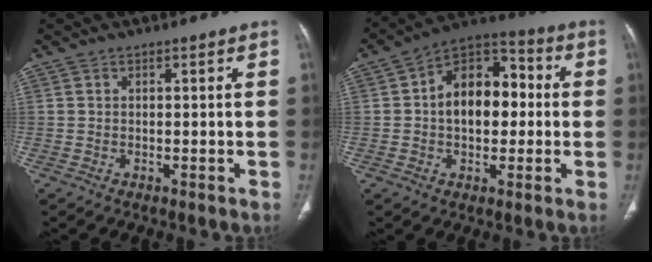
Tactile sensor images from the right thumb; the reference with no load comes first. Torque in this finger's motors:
{"motor_torque": [-0.18, 0.65, 0.39, -0.01, 0.09]}